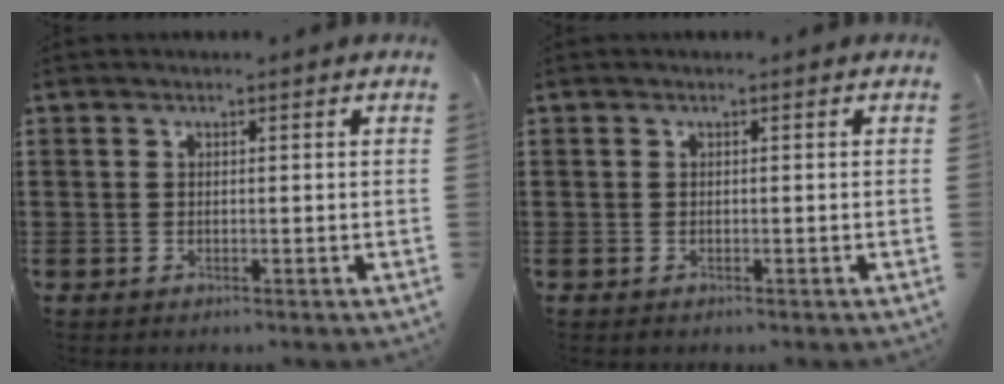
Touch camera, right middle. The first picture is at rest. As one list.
[{"total": 0.0}]